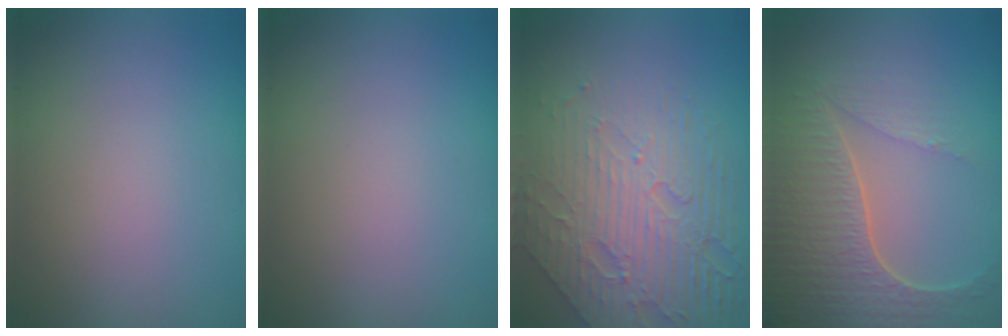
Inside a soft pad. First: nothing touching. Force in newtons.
{"total": 0.0}
{"total": 8.3, "press": 5.7, "slide": 6.1}
{"total": 5.9, "press": 4.8, "slide": 3.4}